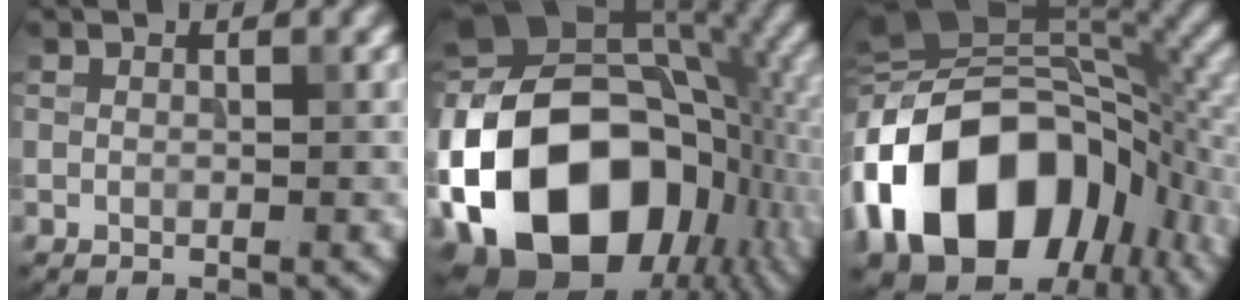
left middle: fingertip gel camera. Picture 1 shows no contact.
{"total": 19.9, "force": [-6.3, 13.8, 13.0], "torque": [-0.251, -0.004, -0.109]}
{"total": 18.1, "force": [-5.0, 12.5, 12.1], "torque": [-0.224, 0.001, -0.085]}